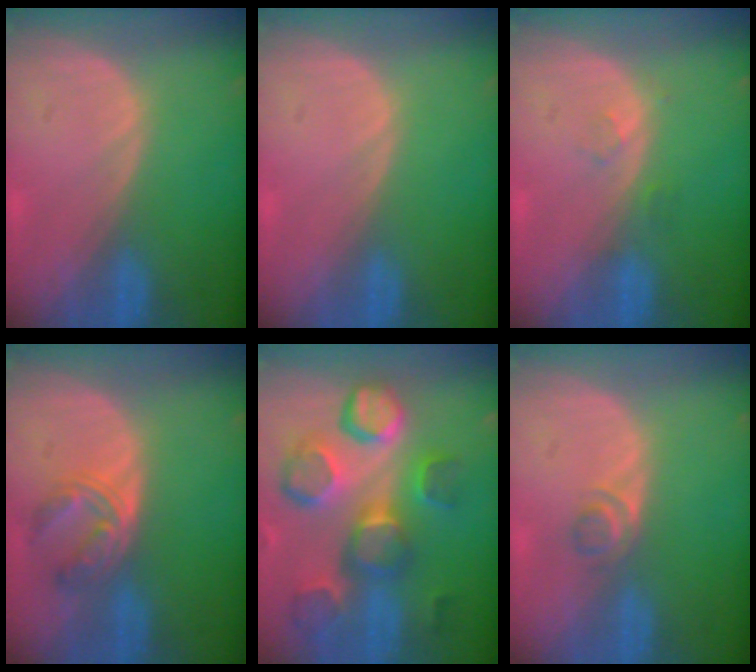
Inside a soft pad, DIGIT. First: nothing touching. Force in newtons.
{"total": 0.0}
{"total": 1.4, "press": 1.4, "slide": 0.1}
{"total": 5.5, "press": 5.0, "slide": 2.3}
{"total": 12.5, "press": 11.1, "slide": 5.8}
{"total": 2.2, "press": 2.0, "slide": 0.9}